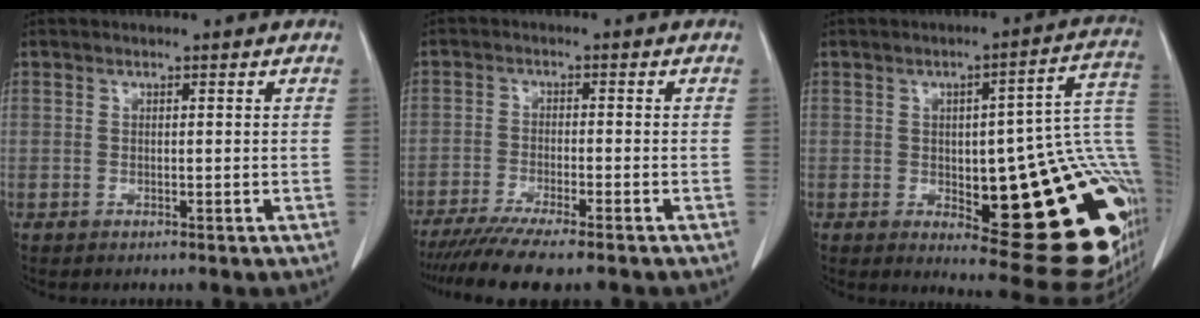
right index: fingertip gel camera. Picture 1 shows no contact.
{"total": 10.0, "force": [-8.3, -0.2, 5.4], "torque": [-0.074, -0.024, -0.131]}
{"total": 27.3, "force": [-4.5, 7.4, 25.9], "torque": [-0.218, 0.019, -0.042]}